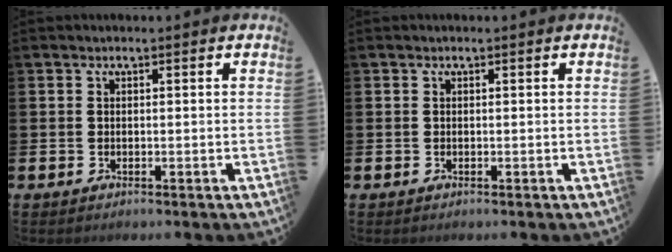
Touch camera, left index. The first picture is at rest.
{"total": 0.0}